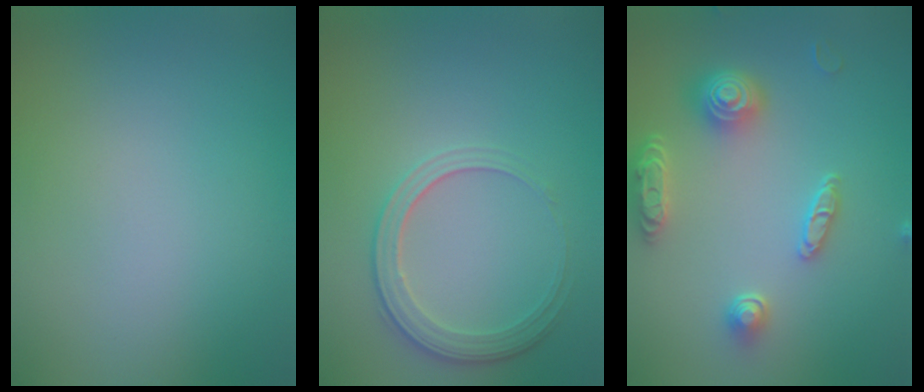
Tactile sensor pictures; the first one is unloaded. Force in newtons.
{"total": 2.7, "press": 2.5, "slide": 1.2}
{"total": 4.7, "press": 4.2, "slide": 2.2}